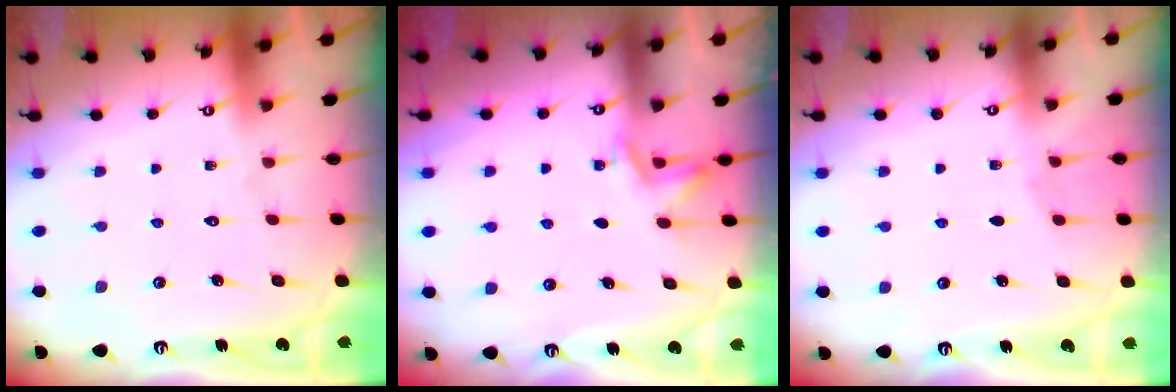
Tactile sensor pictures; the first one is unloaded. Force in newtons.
{"total": 3.6, "press": 3.1, "slide": 1.7}
{"total": 2.5, "press": 2.5, "slide": 0.4}